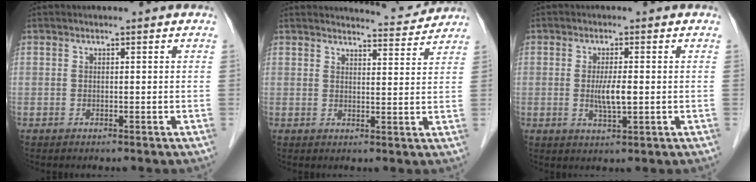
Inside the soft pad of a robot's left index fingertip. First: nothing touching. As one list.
[{"total": 4.9, "force": [4.9, 0.2, -0.4], "torque": [-0.002, -0.011, 0.050]}, {"total": 3.8, "force": [-1.1, 0.4, 3.6], "torque": [-0.071, -0.012, -0.017]}]